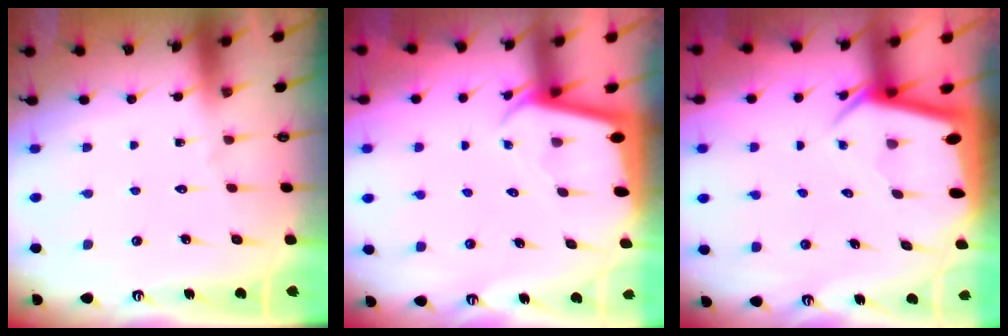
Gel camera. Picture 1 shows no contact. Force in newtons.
{"total": 2.1, "press": 2.1, "slide": 0.1}
{"total": 4.0, "press": 4.0, "slide": 0.3}